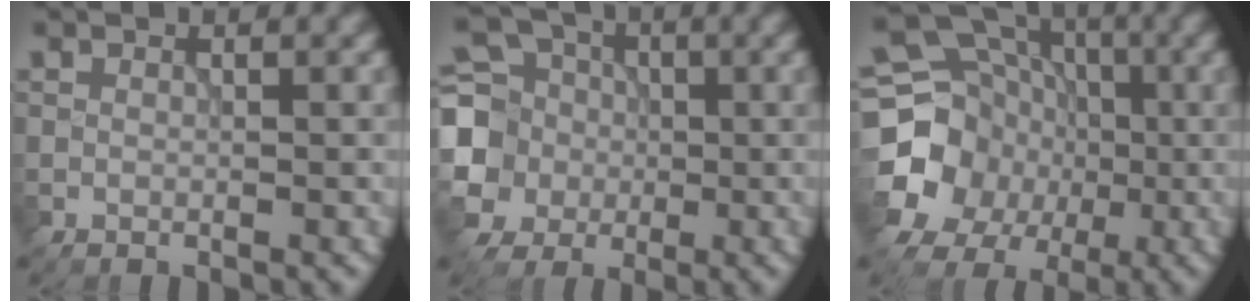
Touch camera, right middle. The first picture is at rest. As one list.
[{"total": 8.5, "force": [-0.8, 7.8, 3.1], "torque": [-0.092, 0.006, -0.045]}, {"total": 14.4, "force": [-2.5, 13.3, 5.1], "torque": [-0.125, -0.009, -0.058]}]